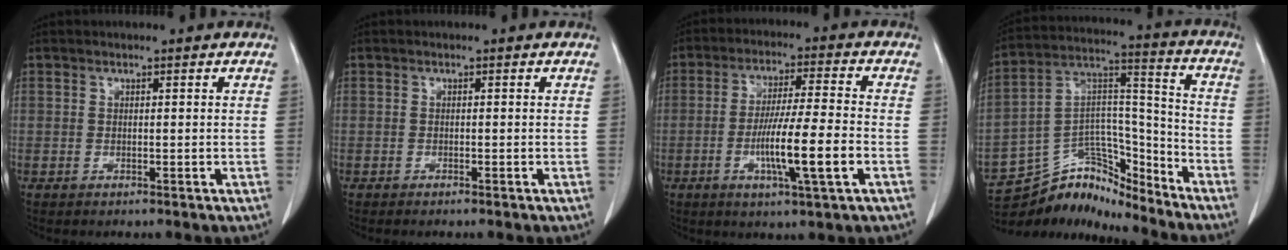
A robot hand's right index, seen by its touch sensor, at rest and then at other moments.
{"total": 0.9, "force": [-0.7, 0.0, 0.5], "torque": [-0.011, -0.002, -0.009]}
{"total": 10.7, "force": [-3.1, -0.1, 10.3], "torque": [-0.187, -0.011, -0.058]}
{"total": 12.7, "force": [-12.0, 3.8, 1.6], "torque": [-0.015, 0.077, -0.212]}